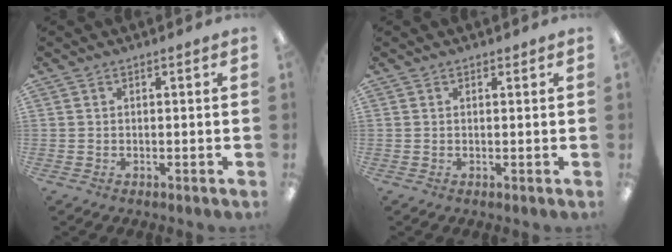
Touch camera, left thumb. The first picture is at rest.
{"total": 0.6, "force": [0.5, 0.3, 0.1], "torque": [0.006, -0.002, 0.007]}